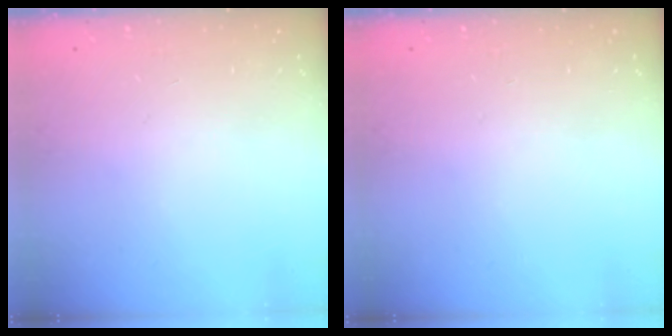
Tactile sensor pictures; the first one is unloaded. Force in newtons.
{"total": 0.0}